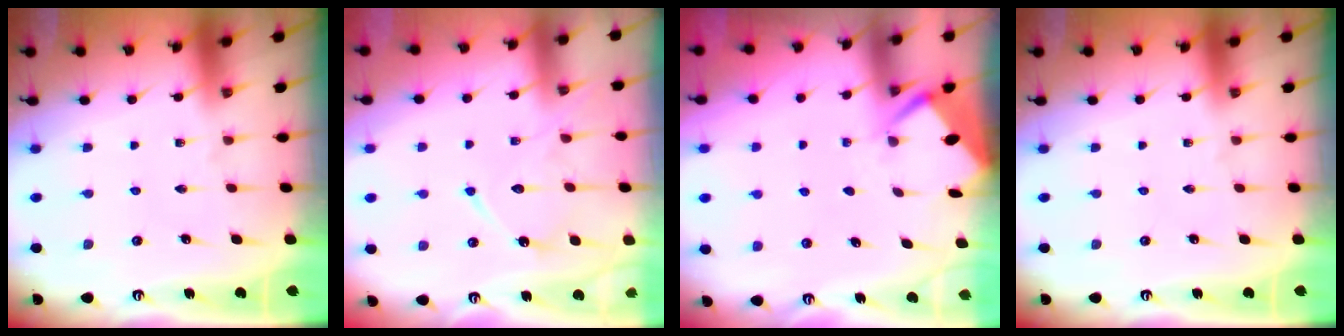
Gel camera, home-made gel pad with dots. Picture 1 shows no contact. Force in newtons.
{"total": 12.1, "press": 12.1, "slide": 0.5}
{"total": 2.8, "press": 2.8, "slide": 0.4}
{"total": 0.0}